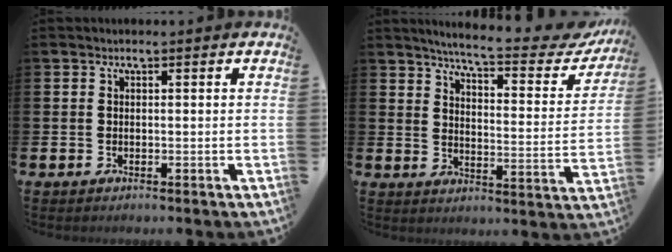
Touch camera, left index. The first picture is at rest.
{"total": 6.5, "force": [5.9, 0.5, 2.7], "torque": [-0.067, -0.046, 0.093]}